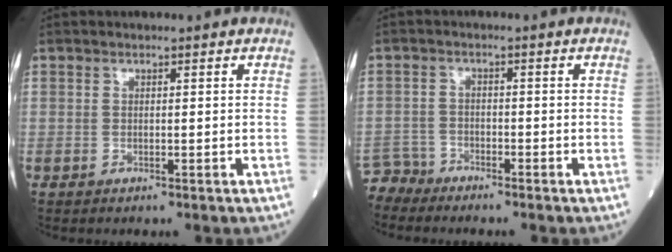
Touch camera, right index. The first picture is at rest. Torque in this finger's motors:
{"motor_torque": [-0.03, 0.12, -0.08, -0.04]}